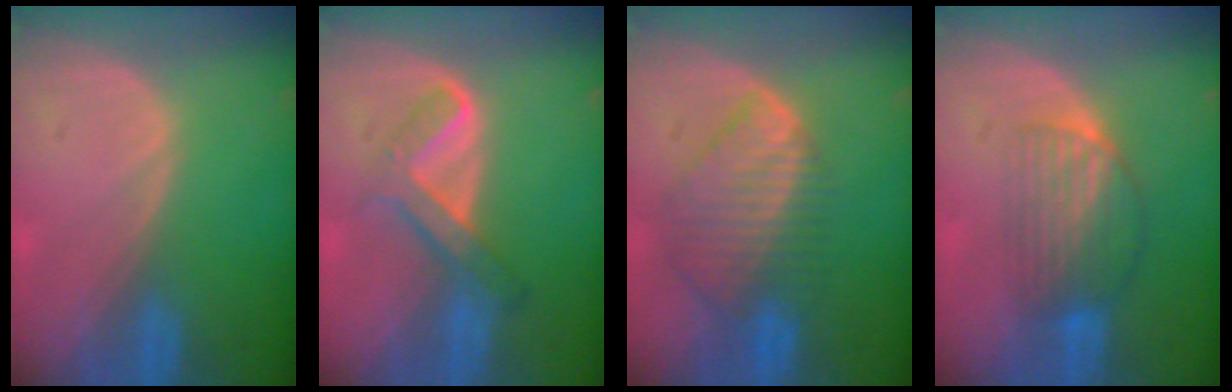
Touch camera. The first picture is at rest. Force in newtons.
{"total": 6.0, "press": 5.3, "slide": 2.8}
{"total": 8.5, "press": 7.6, "slide": 3.9}
{"total": 6.9, "press": 6.1, "slide": 3.2}